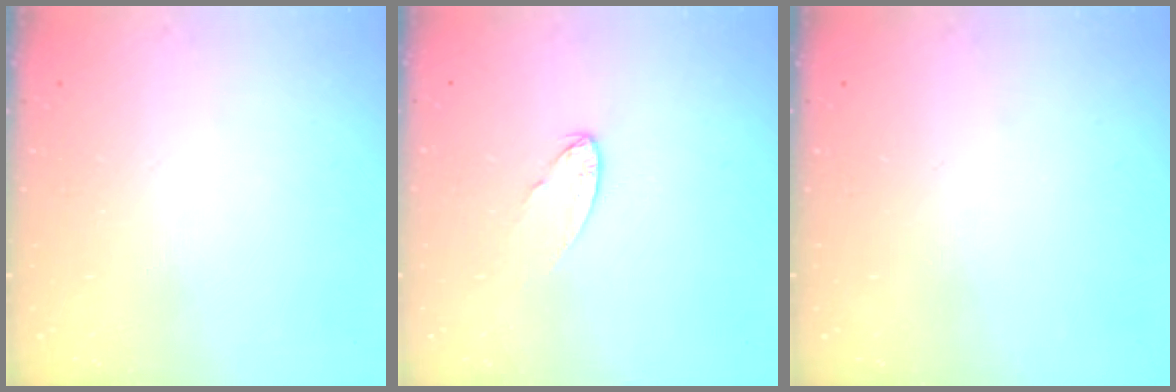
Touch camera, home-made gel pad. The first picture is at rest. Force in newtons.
{"total": 6.0, "press": 6.0, "slide": 0.5}
{"total": 0.0}